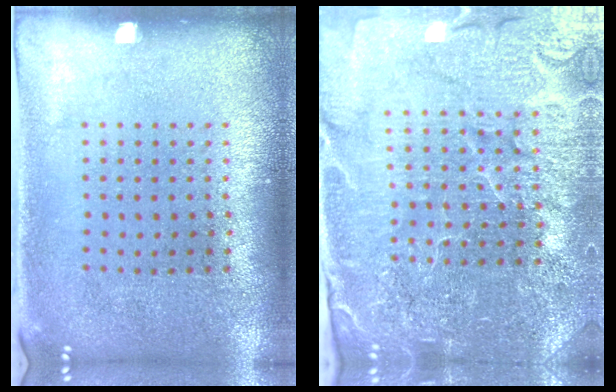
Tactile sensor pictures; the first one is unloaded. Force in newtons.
{"total": 5.1, "press": 4.8, "slide": 1.9}